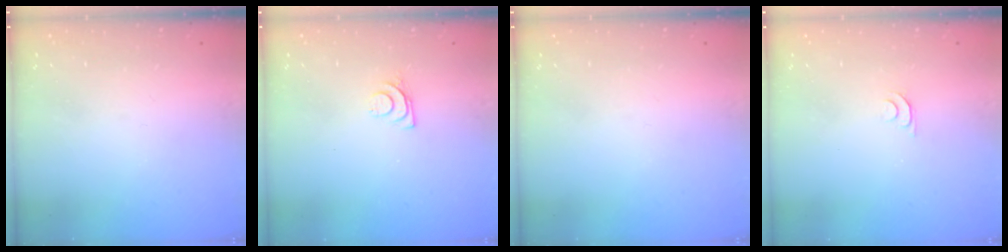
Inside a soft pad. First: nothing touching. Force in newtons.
{"total": 6.5, "press": 6.5, "slide": 0.7}
{"total": 0.0}
{"total": 4.8, "press": 4.7, "slide": 0.6}